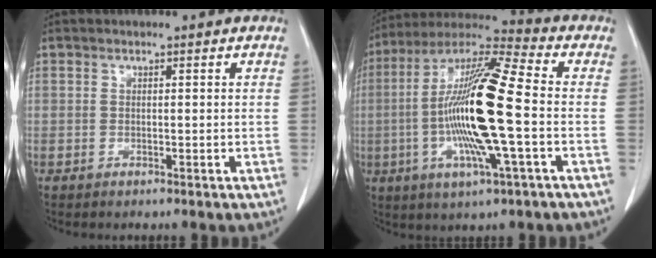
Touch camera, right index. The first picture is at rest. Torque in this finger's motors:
{"motor_torque": [2.14, 0.00, 1.05, 0.21]}